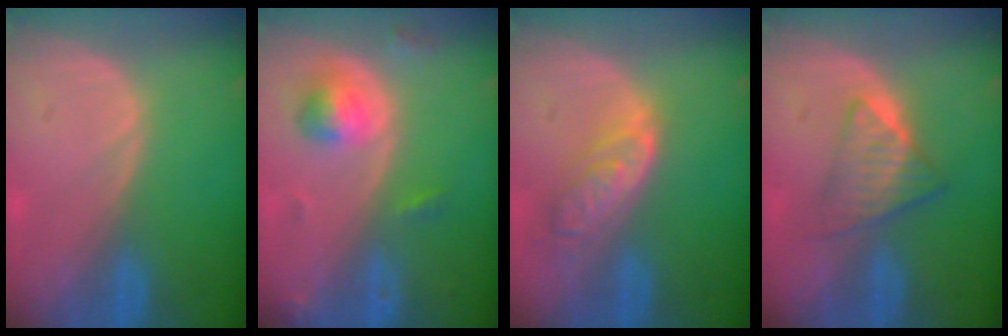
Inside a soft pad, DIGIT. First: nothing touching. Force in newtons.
{"total": 4.7, "press": 4.7, "slide": 0.4}
{"total": 6.2, "press": 5.6, "slide": 2.7}
{"total": 6.1, "press": 5.2, "slide": 3.1}